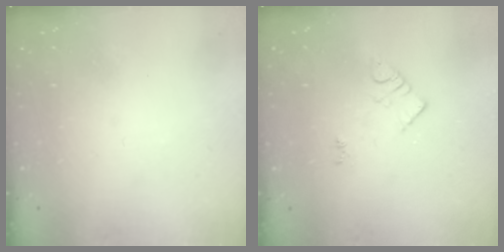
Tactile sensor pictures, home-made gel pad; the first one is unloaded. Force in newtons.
{"total": 4.5, "press": 4.5, "slide": 0.6}